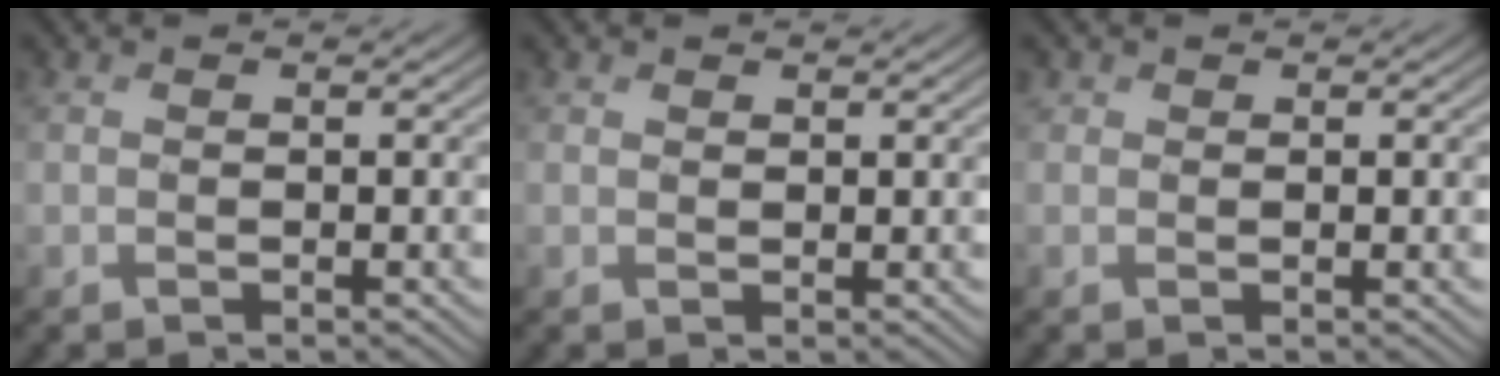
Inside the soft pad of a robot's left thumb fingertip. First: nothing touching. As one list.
[{"total": 0.8, "force": [0.7, 0.4, 0.1], "torque": [-0.003, -0.001, 0.014]}, {"total": 1.0, "force": [0.6, 0.7, 0.4], "torque": [-0.007, -0.002, 0.009]}]